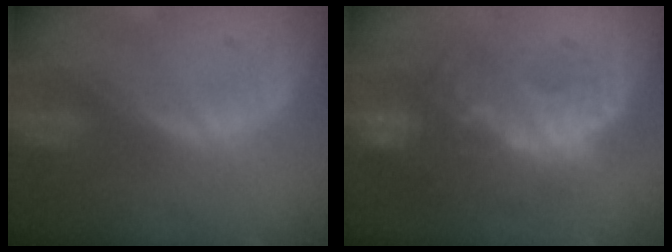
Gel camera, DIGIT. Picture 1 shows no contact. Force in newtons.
{"total": 10.6, "press": 9.5, "slide": 4.7}